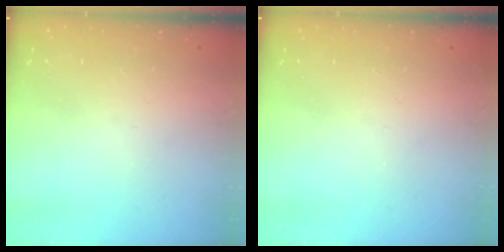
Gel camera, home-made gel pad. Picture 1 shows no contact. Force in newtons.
{"total": 0.0}